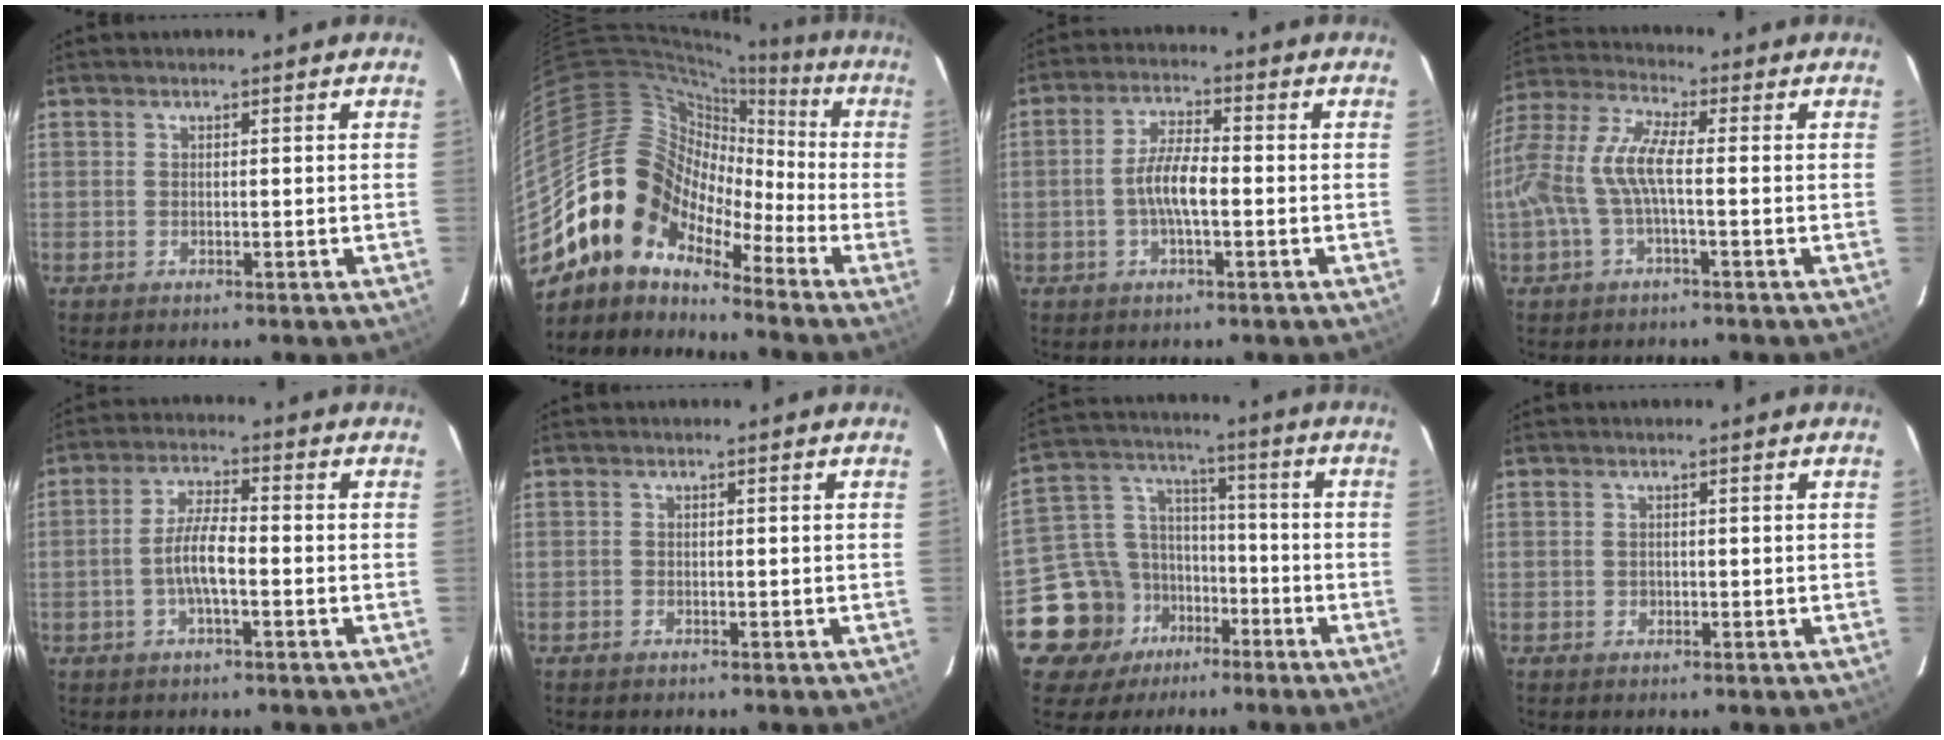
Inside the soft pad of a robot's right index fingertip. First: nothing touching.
{"total": 13.6, "force": [-8.8, 9.3, 4.5], "torque": [-0.080, 0.032, -0.184]}
{"total": 6.1, "force": [-1.3, 1.5, 5.7], "torque": [-0.115, 0.008, -0.026]}
{"total": 11.5, "force": [-1.7, 3.1, 11.0], "torque": [-0.226, 0.005, -0.036]}
{"total": 5.9, "force": [-1.8, 1.4, 5.4], "torque": [-0.110, 0.006, -0.034]}
{"total": 0.6, "force": [-0.5, 0.3, 0.0], "torque": [-0.001, 0.003, -0.008]}
{"total": 13.6, "force": [-7.8, 10.5, 4.0], "torque": [-0.111, 0.044, -0.120]}
{"total": 0.6, "force": [-0.2, 0.5, 0.0], "torque": [0.002, 0.000, -0.002]}